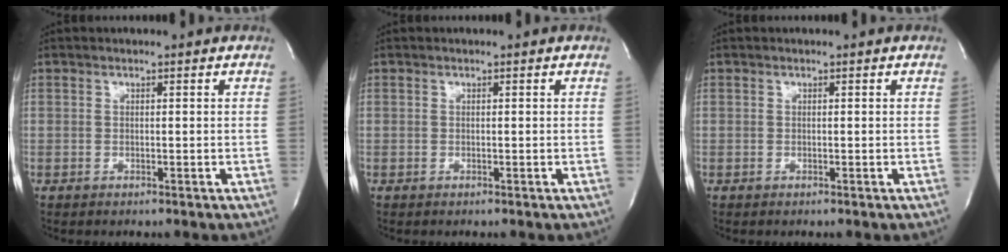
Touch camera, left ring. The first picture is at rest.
{"total": 0.0}
{"total": 0.0}